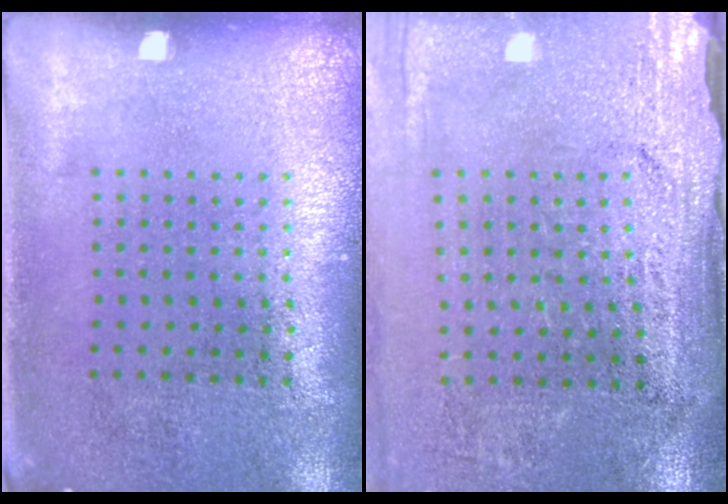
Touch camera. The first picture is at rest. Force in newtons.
{"total": 3.0, "press": 2.9, "slide": 0.8}